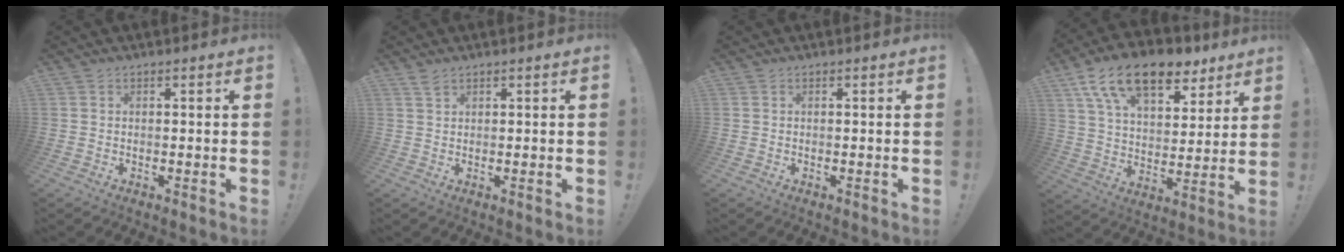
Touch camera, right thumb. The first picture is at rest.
{"total": 1.6, "force": [1.2, 0.6, 1.0], "torque": [-0.020, 0.001, 0.022]}
{"total": 0.0}
{"total": 17.9, "force": [11.2, 9.4, 10.3], "torque": [-0.182, -0.061, 0.203]}